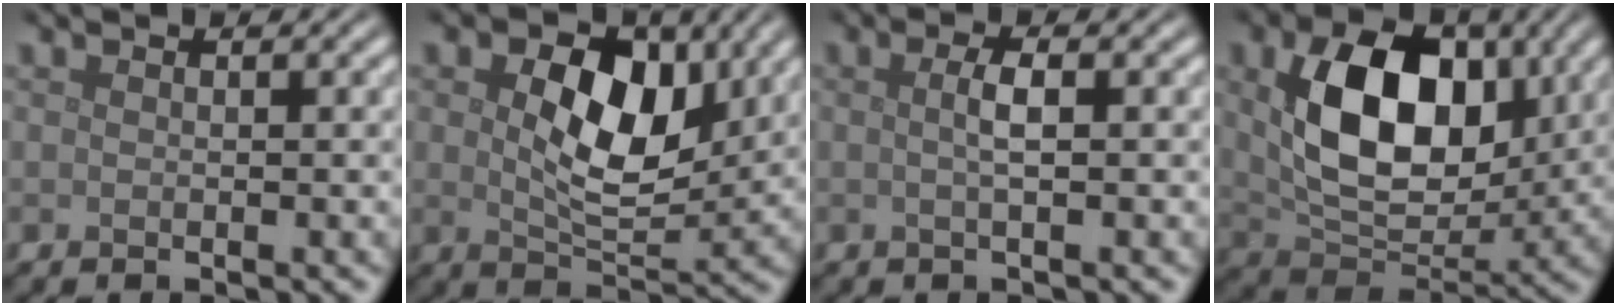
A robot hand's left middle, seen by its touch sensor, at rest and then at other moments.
{"total": 8.2, "force": [2.1, 4.8, 6.3], "torque": [-0.102, -0.002, 0.034]}
{"total": 1.8, "force": [0.1, 0.3, 1.7], "torque": [-0.032, 0.005, 0.001]}
{"total": 10.2, "force": [2.1, 6.5, 7.6], "torque": [-0.136, -0.006, 0.044]}